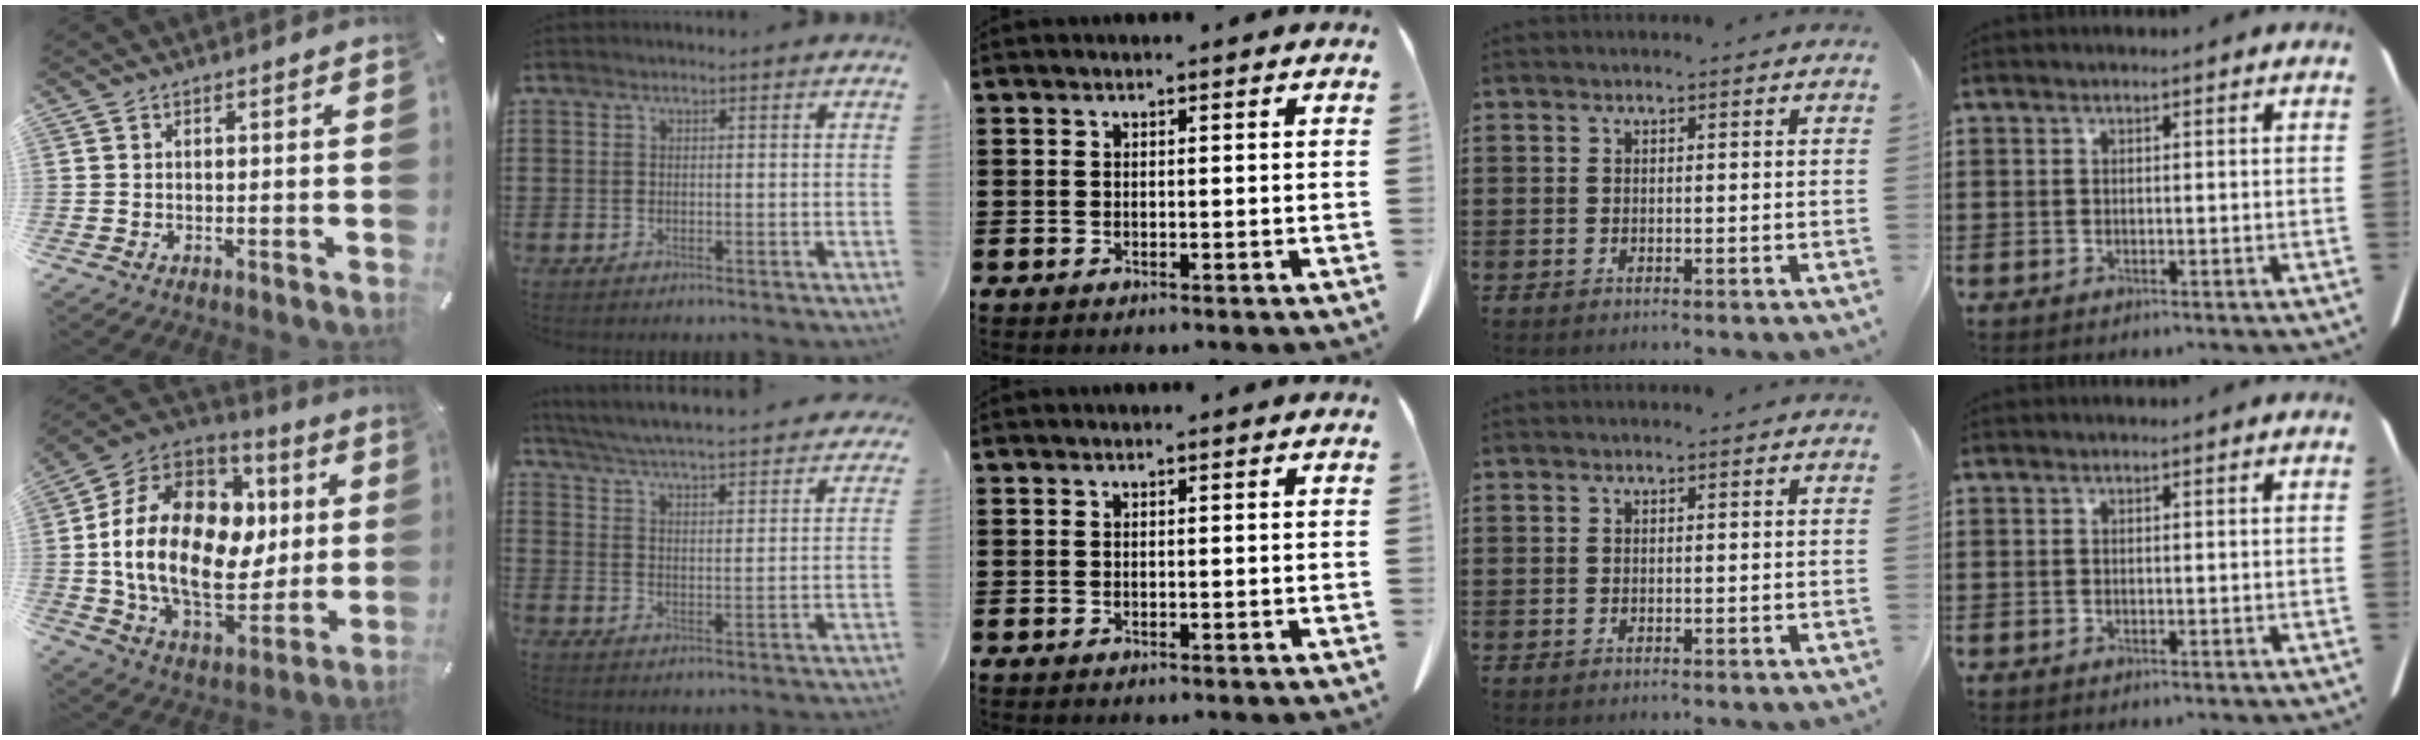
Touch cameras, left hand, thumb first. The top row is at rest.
{"thumb": {"total": 23.2, "force": [1.0, 16.1, 16.7], "torque": [-0.352, -0.016, 0.017]}, "index": {"total": 4.7, "force": [4.5, -0.5, 1.4], "torque": [-0.051, -0.039, 0.069]}}